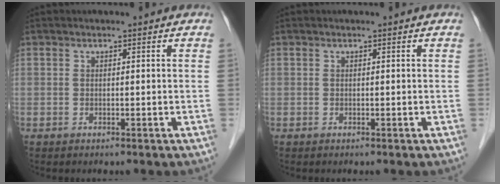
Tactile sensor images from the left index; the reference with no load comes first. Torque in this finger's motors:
{"motor_torque": [-0.02, 0.02, 0.01, 0.00]}